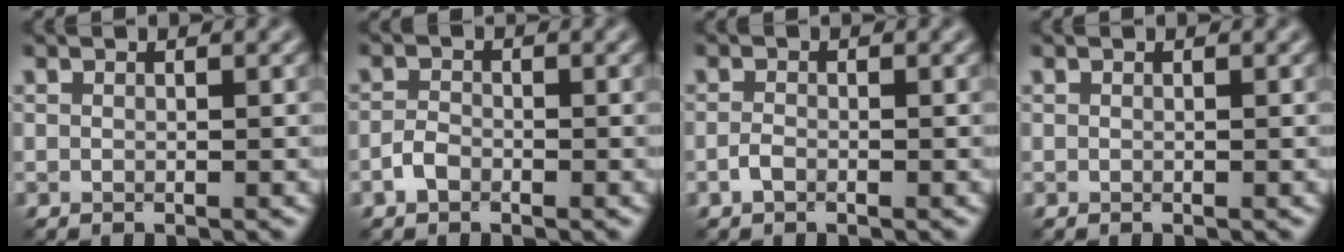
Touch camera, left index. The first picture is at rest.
{"total": 1.5, "force": [-0.9, 0.8, 0.8], "torque": [-0.015, 0.004, -0.022]}
{"total": 1.0, "force": [-0.6, 0.5, 0.6], "torque": [-0.014, 0.001, -0.014]}
{"total": 0.0}